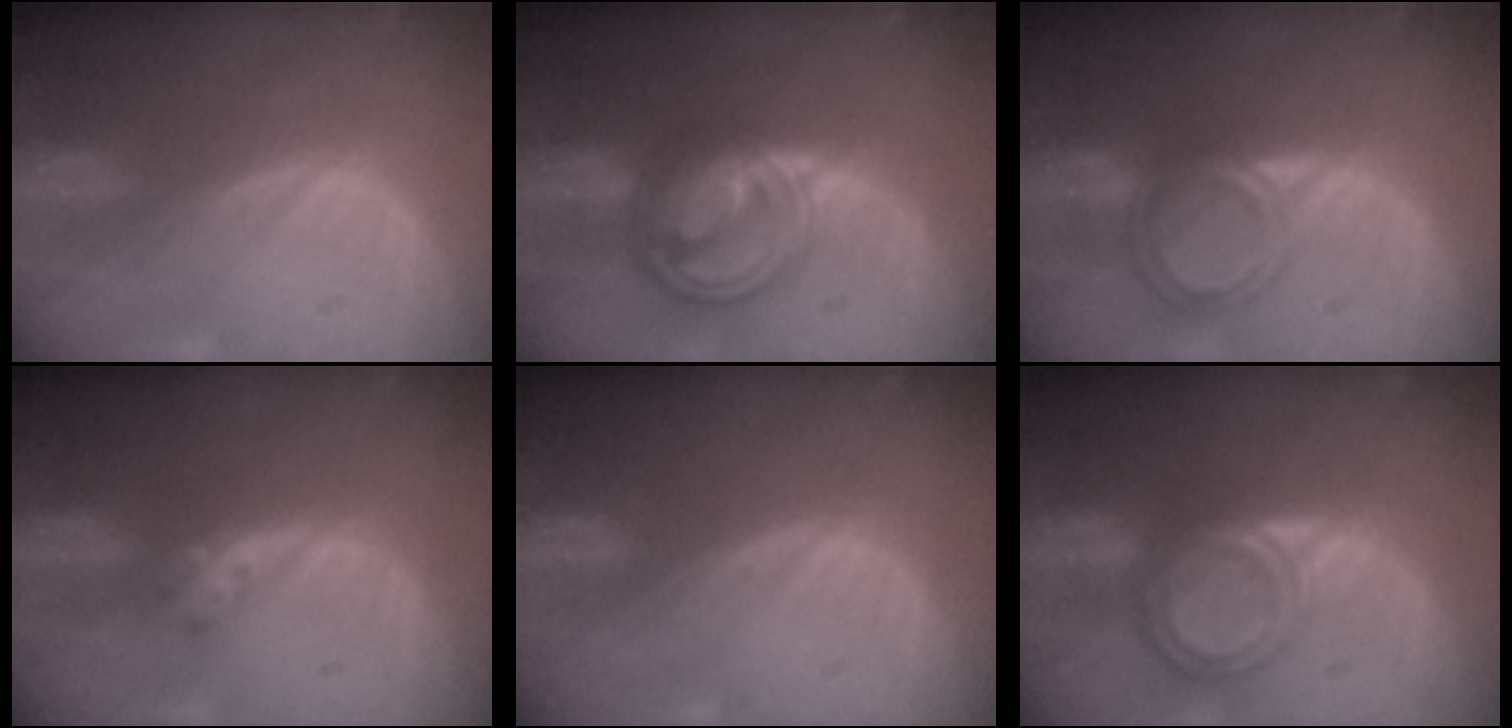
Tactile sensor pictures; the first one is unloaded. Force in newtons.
{"total": 8.8, "press": 8.8, "slide": 0.7}
{"total": 6.4, "press": 5.4, "slide": 3.3}
{"total": 2.3, "press": 2.0, "slide": 1.2}
{"total": 0.0}
{"total": 6.8, "press": 6.1, "slide": 3.1}